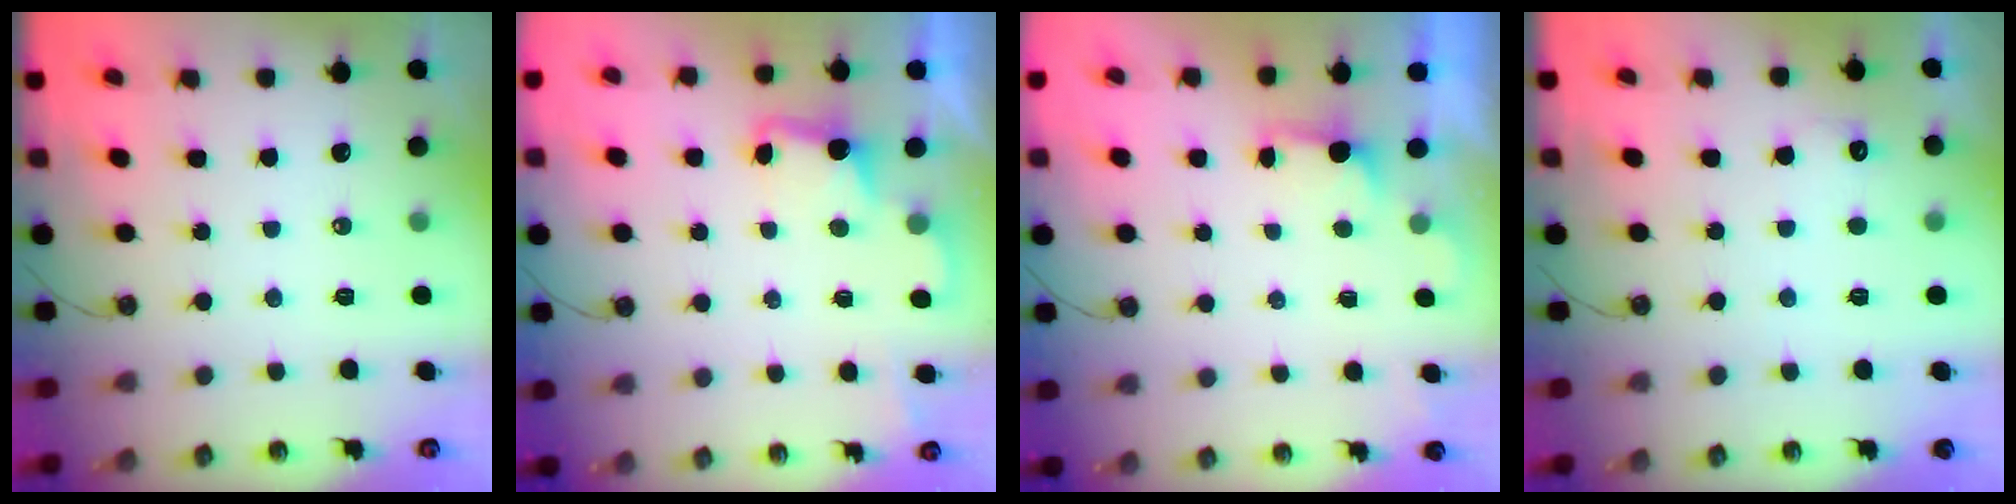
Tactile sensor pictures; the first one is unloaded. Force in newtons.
{"total": 3.1, "press": 3.0, "slide": 0.8}
{"total": 0.9, "press": 0.5, "slide": 0.8}
{"total": 4.9, "press": 4.8, "slide": 1.0}